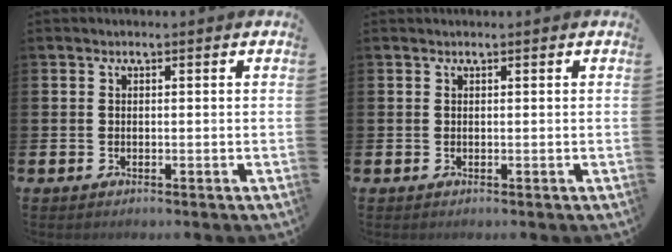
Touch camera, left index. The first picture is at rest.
{"total": 0.0}